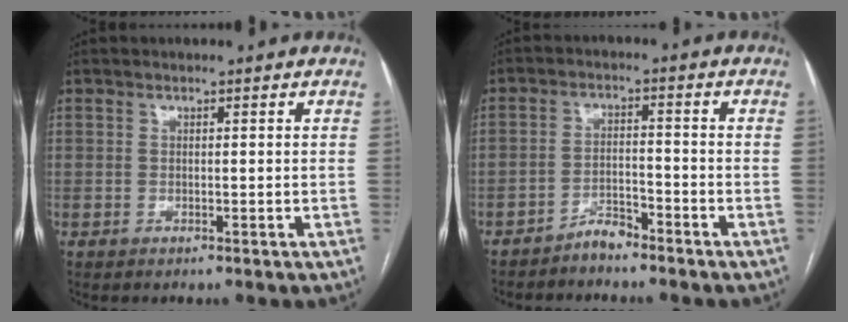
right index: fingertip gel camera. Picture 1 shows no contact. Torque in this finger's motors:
{"motor_torque": [-0.11, -0.09, -0.08, 0.00]}